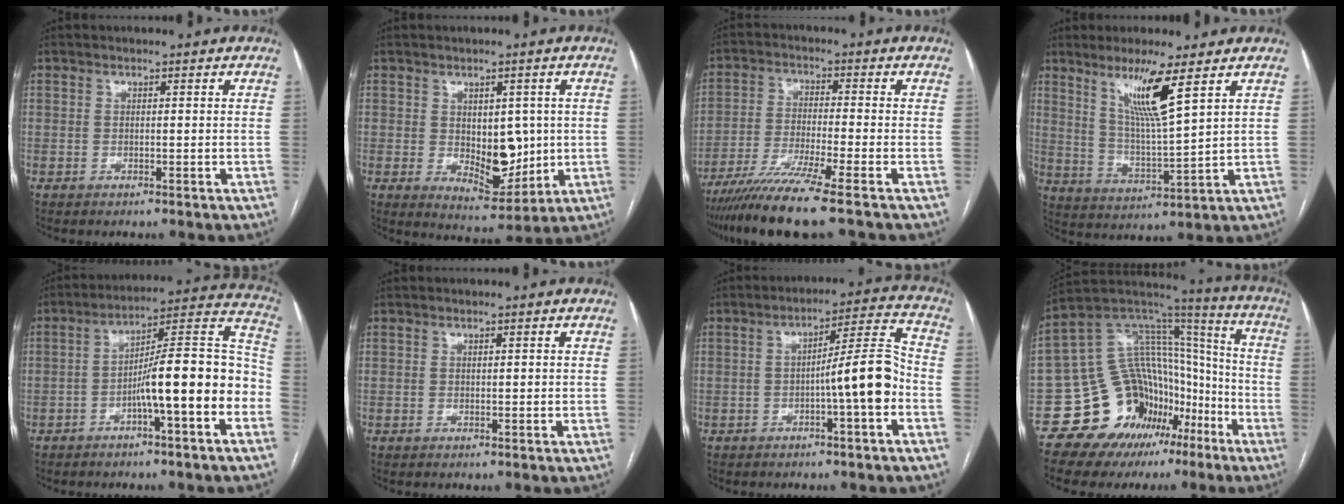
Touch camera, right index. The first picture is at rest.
{"total": 8.1, "force": [0.1, 4.4, 6.8], "torque": [-0.097, -0.004, 0.020]}
{"total": 10.8, "force": [-8.1, -1.6, 6.9], "torque": [-0.123, -0.035, -0.141]}
{"total": 9.3, "force": [5.3, -0.6, 7.6], "torque": [-0.141, -0.016, 0.104]}
{"total": 14.2, "force": [-4.5, 1.2, 13.4], "torque": [-0.194, 0.035, -0.069]}
{"total": 0.7, "force": [0.2, 0.2, 0.7], "torque": [-0.011, 0.000, 0.003]}
{"total": 9.3, "force": [-2.6, 0.1, 9.0], "torque": [-0.134, 0.021, -0.040]}
{"total": 20.2, "force": [-10.7, 14.2, 9.6], "torque": [-0.130, 0.104, -0.163]}